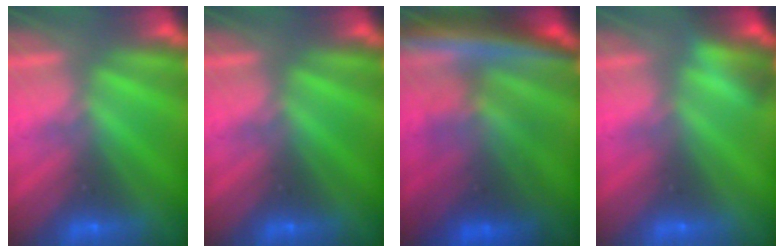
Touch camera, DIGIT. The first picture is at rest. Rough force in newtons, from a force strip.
{"total": 0.0}
{"total": 6.9}
{"total": 2.7}